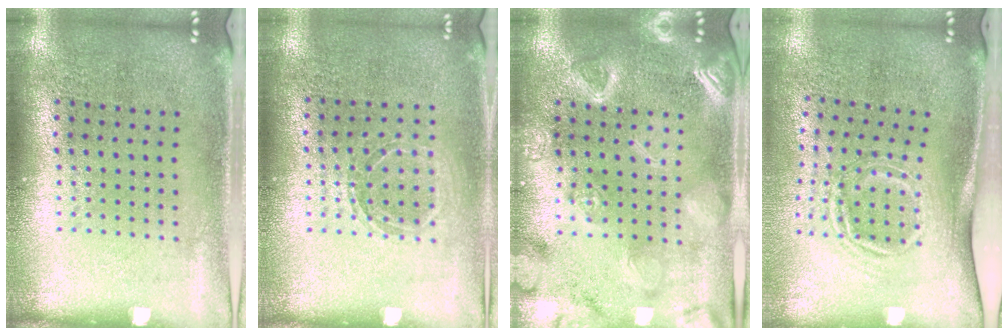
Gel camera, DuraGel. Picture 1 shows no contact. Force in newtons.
{"total": 1.1, "press": 1.0, "slide": 0.3}
{"total": 3.2, "press": 3.1, "slide": 0.9}
{"total": 1.7, "press": 1.2, "slide": 1.2}